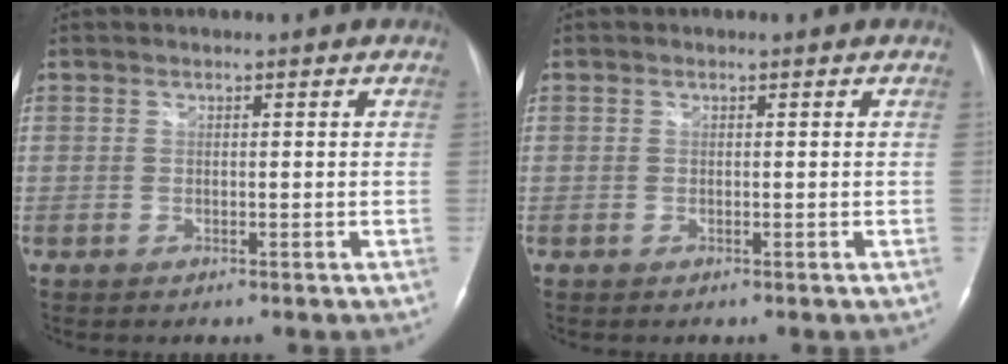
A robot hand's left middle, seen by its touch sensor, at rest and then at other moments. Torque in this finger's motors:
{"motor_torque": [0.00, 0.00, 0.00, 0.00]}